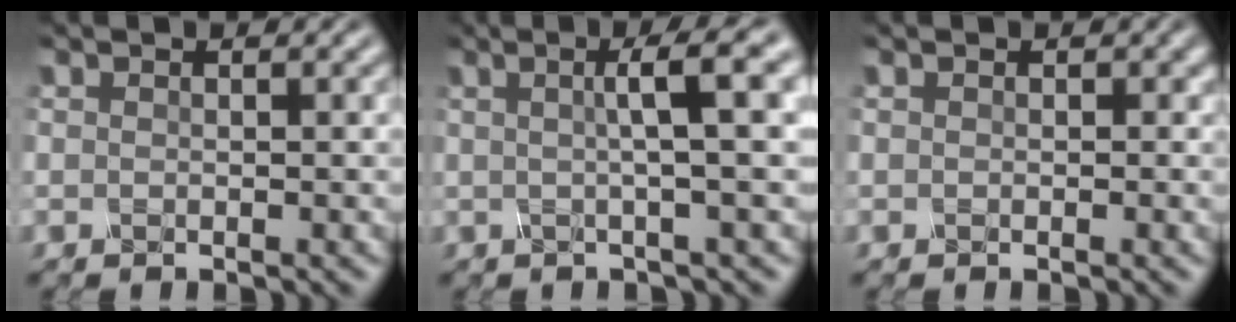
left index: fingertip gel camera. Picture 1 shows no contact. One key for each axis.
{"total": 5.6, "fx": 0.9, "fy": 1.0, "fz": 5.4, "tx": -0.075, "ty": 0.015, "tz": 0.004}
{"total": 0.5, "fx": 0.1, "fy": 0.5, "fz": 0.1, "tx": -0.002, "ty": 0.000, "tz": 0.002}